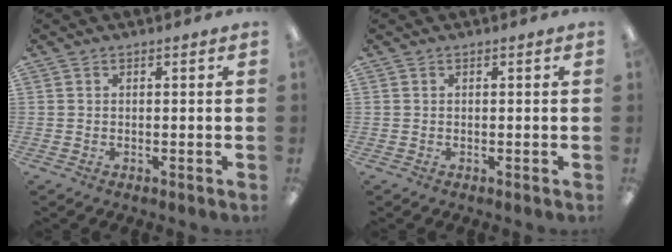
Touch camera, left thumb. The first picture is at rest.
{"total": 0.0}